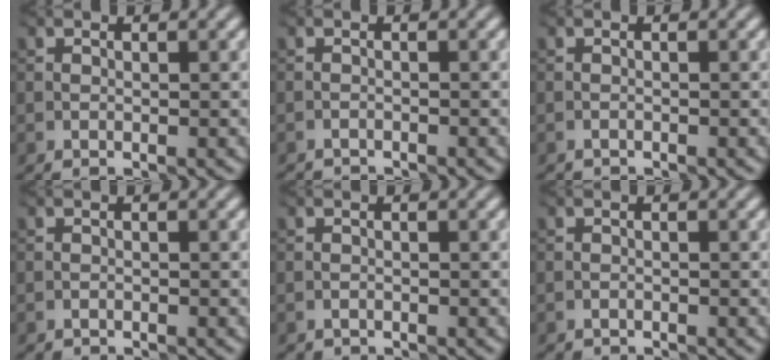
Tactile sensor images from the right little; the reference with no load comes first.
{"total": 1.9, "force": [-1.9, 0.1, -0.1], "torque": [0.001, -0.012, -0.039]}
{"total": 0.7, "force": [-0.7, 0.0, -0.2], "torque": [0.006, -0.001, -0.015]}
{"total": 1.3, "force": [-1.3, 0.0, -0.2], "torque": [0.003, -0.008, -0.028]}
{"total": 1.1, "force": [-1.1, 0.1, -0.2], "torque": [0.006, -0.004, -0.024]}
{"total": 1.6, "force": [-1.6, 0.0, -0.1], "torque": [0.003, -0.010, -0.033]}